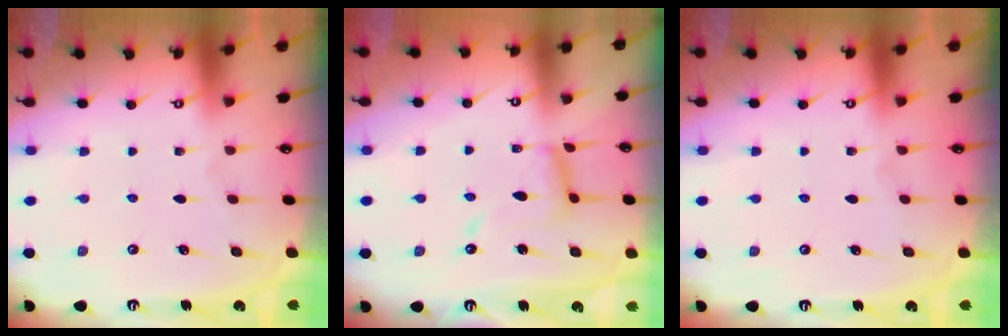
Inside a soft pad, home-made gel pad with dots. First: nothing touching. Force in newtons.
{"total": 11.8, "press": 11.7, "slide": 1.1}
{"total": 0.0}